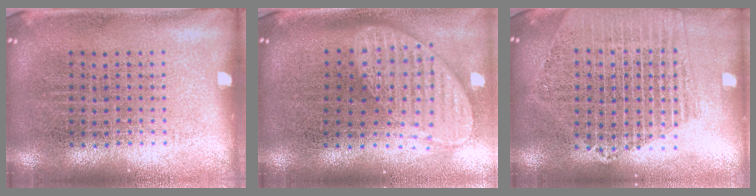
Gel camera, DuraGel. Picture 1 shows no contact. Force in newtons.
{"total": 2.0, "press": 1.5, "slide": 1.3}
{"total": 2.1, "press": 1.9, "slide": 0.9}